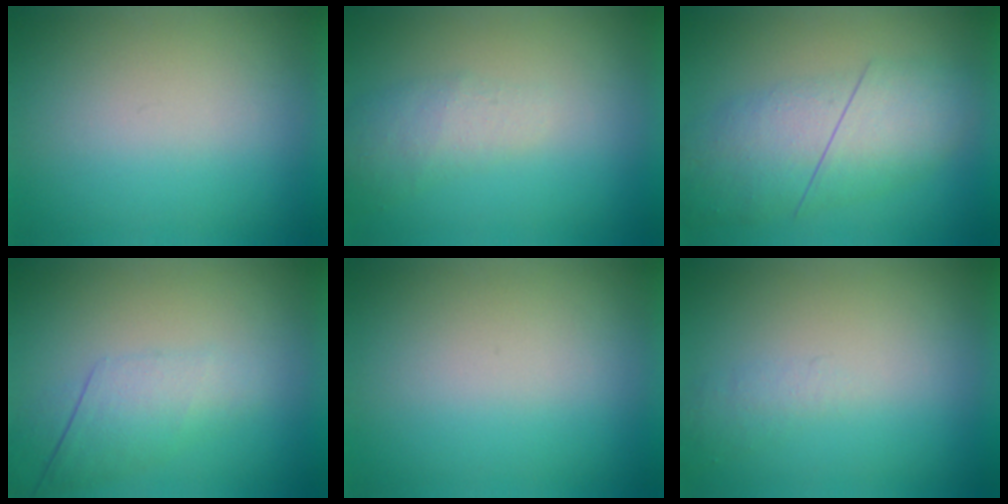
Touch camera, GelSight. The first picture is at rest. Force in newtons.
{"total": 2.2}
{"total": 4.9}
{"total": 2.3}
{"total": 0.0}
{"total": 1.0}